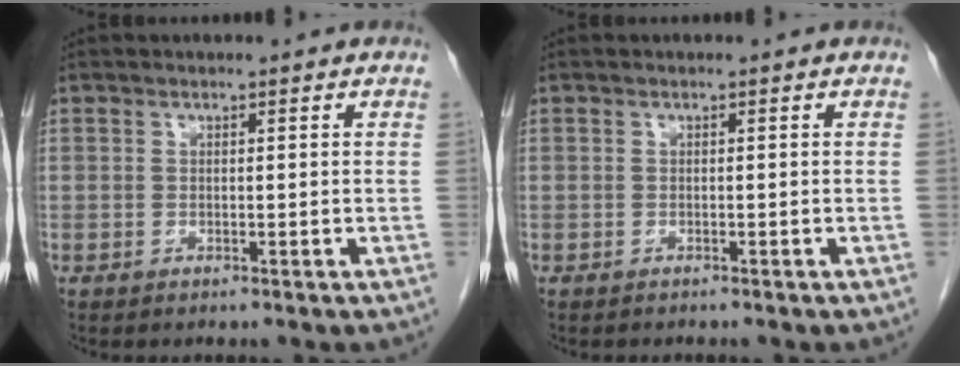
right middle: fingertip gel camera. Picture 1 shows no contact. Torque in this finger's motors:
{"motor_torque": [-0.19, -0.28, 0.00, 0.00]}